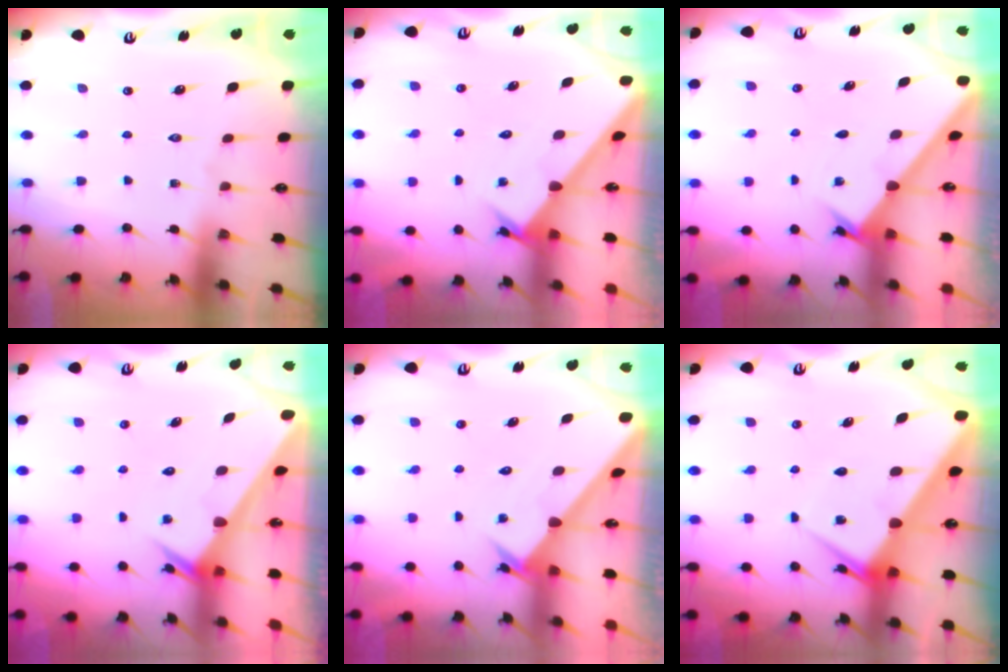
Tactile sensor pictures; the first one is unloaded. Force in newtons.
{"total": 1.9, "press": 1.9, "slide": 0.1}
{"total": 1.5, "press": 1.4, "slide": 0.1}
{"total": 2.5, "press": 2.5, "slide": 0.1}
{"total": 2.7, "press": 2.7, "slide": 0.2}
{"total": 6.9, "press": 6.9, "slide": 0.7}